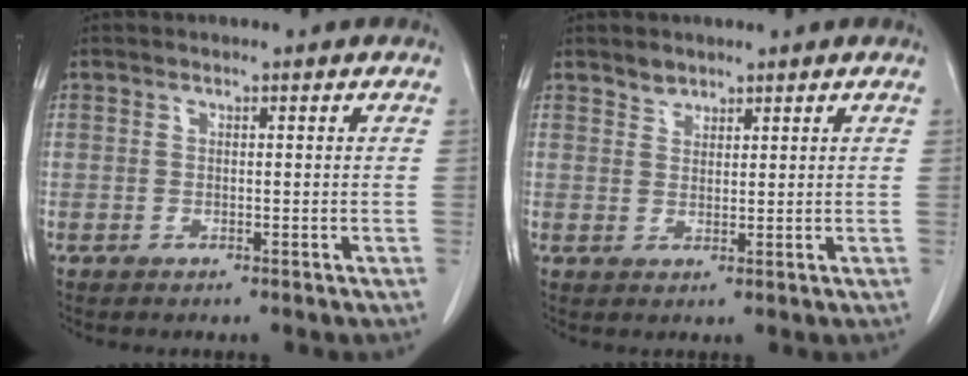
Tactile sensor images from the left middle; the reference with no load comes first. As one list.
[{"total": 1.8, "force": [1.5, 1.0, 0.1], "torque": [0.002, -0.001, 0.025]}]